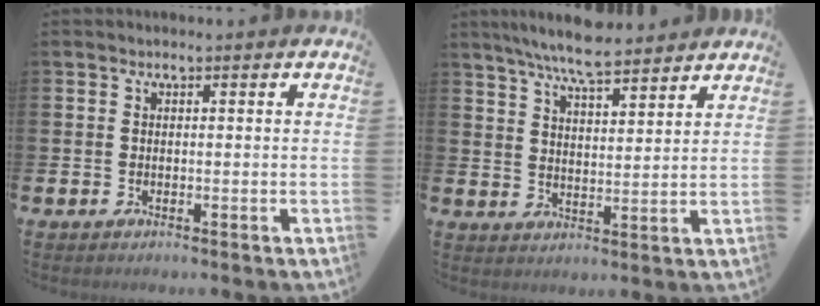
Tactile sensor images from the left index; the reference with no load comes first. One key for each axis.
{"total": 7.4, "fx": 6.9, "fy": 0.8, "fz": 2.6, "tx": -0.063, "ty": -0.030, "tz": 0.124}